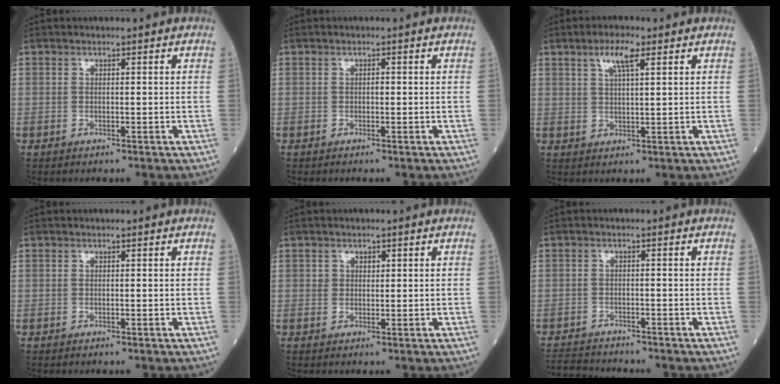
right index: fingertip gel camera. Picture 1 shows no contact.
{"total": 0.5, "force": [0.0, 0.3, 0.4], "torque": [-0.007, 0.001, -0.003]}
{"total": 4.3, "force": [2.4, 0.6, 3.5], "torque": [-0.070, 0.005, 0.044]}
{"total": 0.0}
{"total": 1.4, "force": [0.6, 1.1, 0.6], "torque": [-0.005, 0.000, 0.007]}
{"total": 5.2, "force": [-5.2, 0.3, 0.7], "torque": [-0.009, -0.016, -0.088]}